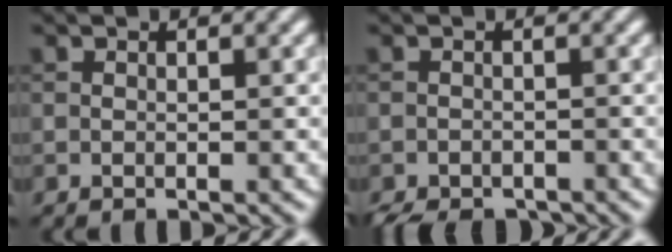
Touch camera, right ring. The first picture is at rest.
{"total": 3.1, "force": [-2.9, 0.9, 0.8], "torque": [-0.013, -0.008, -0.049]}